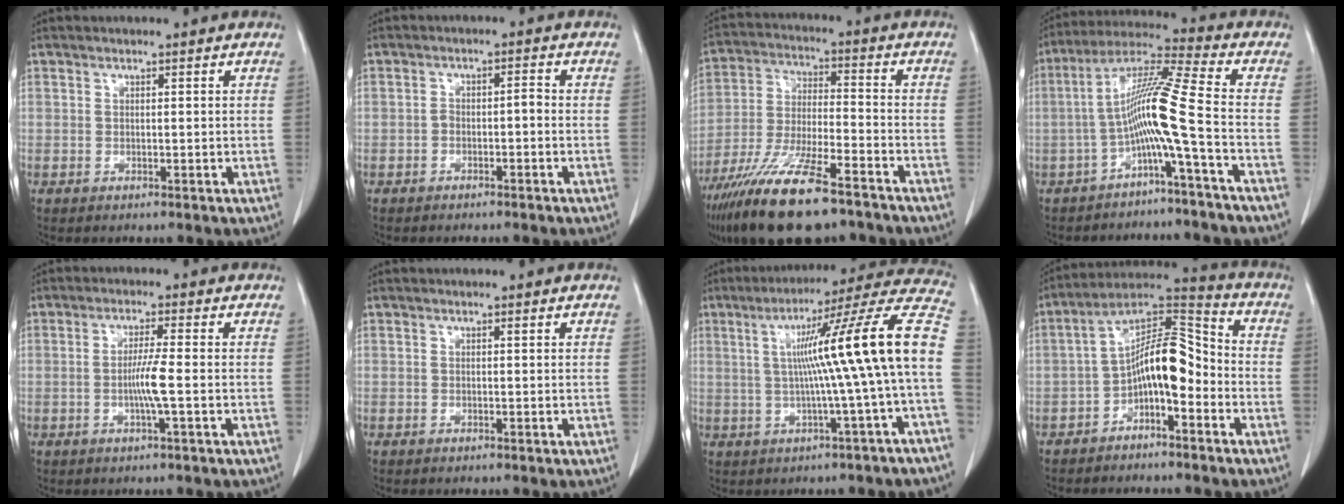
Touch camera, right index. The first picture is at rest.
{"total": 2.1, "force": [-0.9, 0.8, 1.7], "torque": [-0.030, 0.011, -0.013]}
{"total": 17.9, "force": [-12.7, 3.4, 12.1], "torque": [-0.239, -0.040, -0.228]}
{"total": 10.4, "force": [-3.2, -1.9, 9.7], "torque": [-0.180, 0.022, -0.061]}
{"total": 4.1, "force": [-0.9, -0.5, 4.0], "torque": [-0.078, -0.005, -0.017]}
{"total": 0.0}
{"total": 17.3, "force": [0.0, -1.8, 17.2], "torque": [-0.229, 0.032, -0.006]}
{"total": 10.8, "force": [-3.2, 3.7, 9.6], "torque": [-0.169, 0.041, -0.052]}